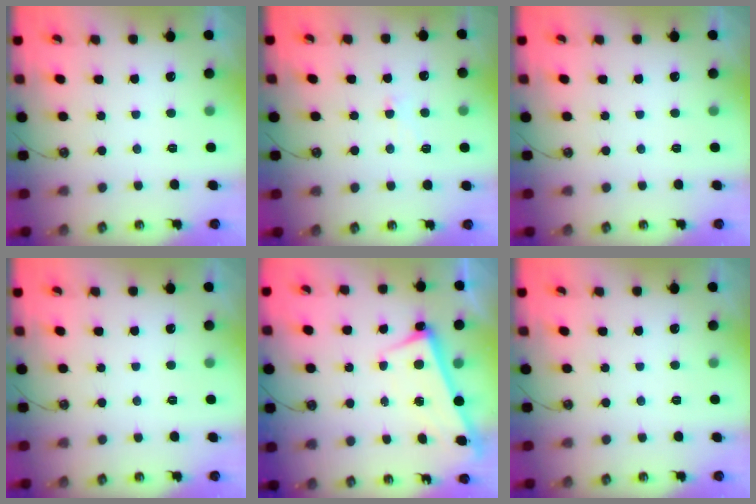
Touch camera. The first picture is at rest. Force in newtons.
{"total": 1.5, "press": 1.4, "slide": 0.6}
{"total": 0.0}
{"total": 0.0}
{"total": 2.8, "press": 2.7, "slide": 0.4}
{"total": 0.0}